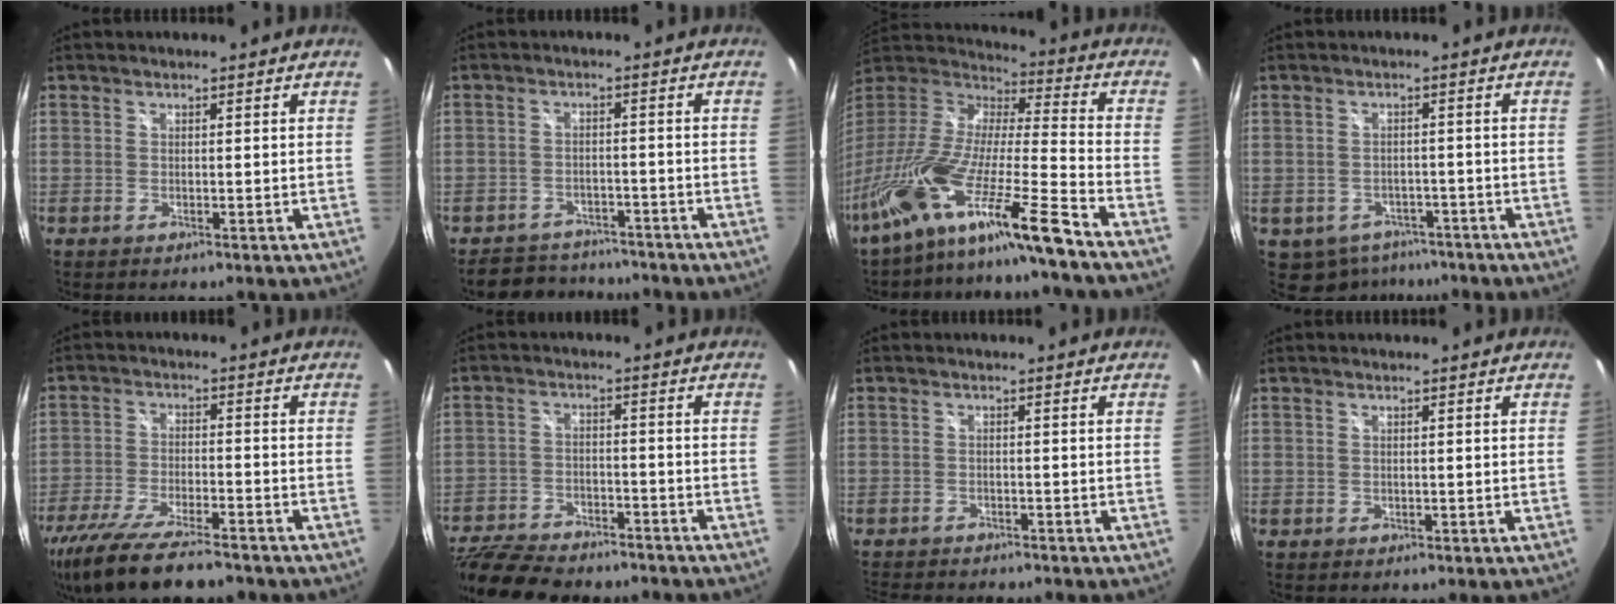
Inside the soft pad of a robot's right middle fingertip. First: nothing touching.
{"total": 7.7, "force": [-7.1, 2.9, 1.1], "torque": [-0.034, 0.017, -0.101]}
{"total": 21.0, "force": [-15.2, -0.4, 14.5], "torque": [-0.246, -0.051, -0.277]}
{"total": 7.0, "force": [-4.7, 4.8, 2.0], "torque": [-0.050, -0.003, -0.055]}
{"total": 18.7, "force": [-15.1, 4.5, 10.2], "torque": [-0.212, -0.046, -0.253]}
{"total": 17.5, "force": [-14.4, 6.1, 7.8], "torque": [-0.181, -0.025, -0.230]}
{"total": 7.0, "force": [-6.5, 1.5, 2.2], "torque": [-0.061, -0.015, -0.103]}
{"total": 0.0}